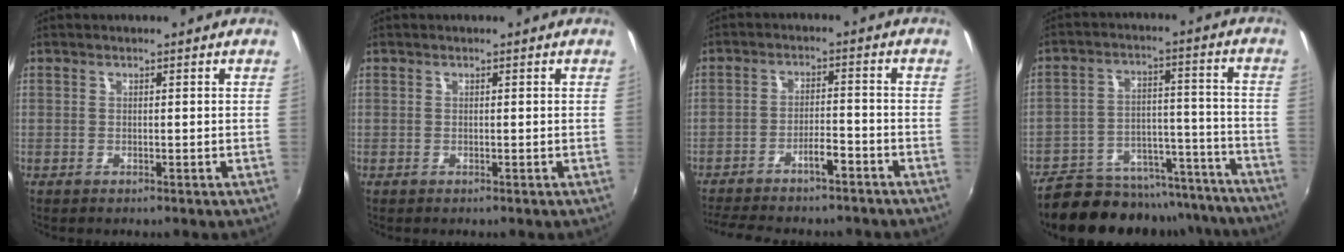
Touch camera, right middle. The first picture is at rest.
{"total": 0.0}
{"total": 8.2, "force": [-7.0, 1.5, 4.1], "torque": [-0.084, 0.006, -0.108]}
{"total": 22.4, "force": [-19.7, 7.5, 7.6], "torque": [-0.140, 0.026, -0.250]}